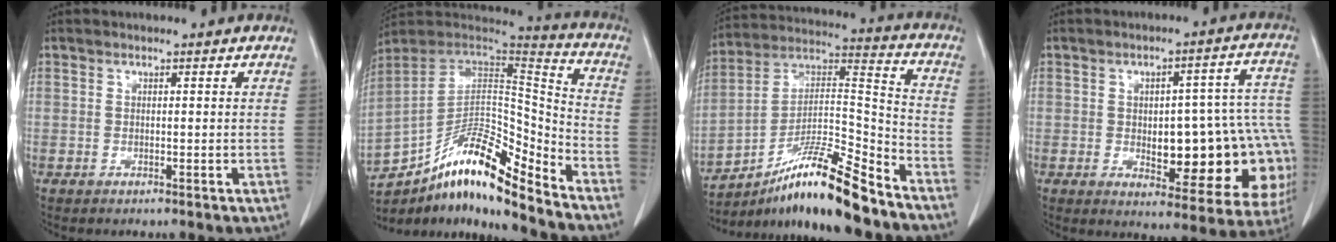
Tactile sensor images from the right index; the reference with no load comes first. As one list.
[{"total": 18.7, "force": [-14.2, 3.2, 11.7], "torque": [-0.222, 0.026, -0.254]}, {"total": 17.4, "force": [-13.1, 0.9, 11.4], "torque": [-0.206, 0.008, -0.227]}, {"total": 20.0, "force": [-3.3, 7.6, 18.2], "torque": [-0.145, 0.042, -0.012]}]